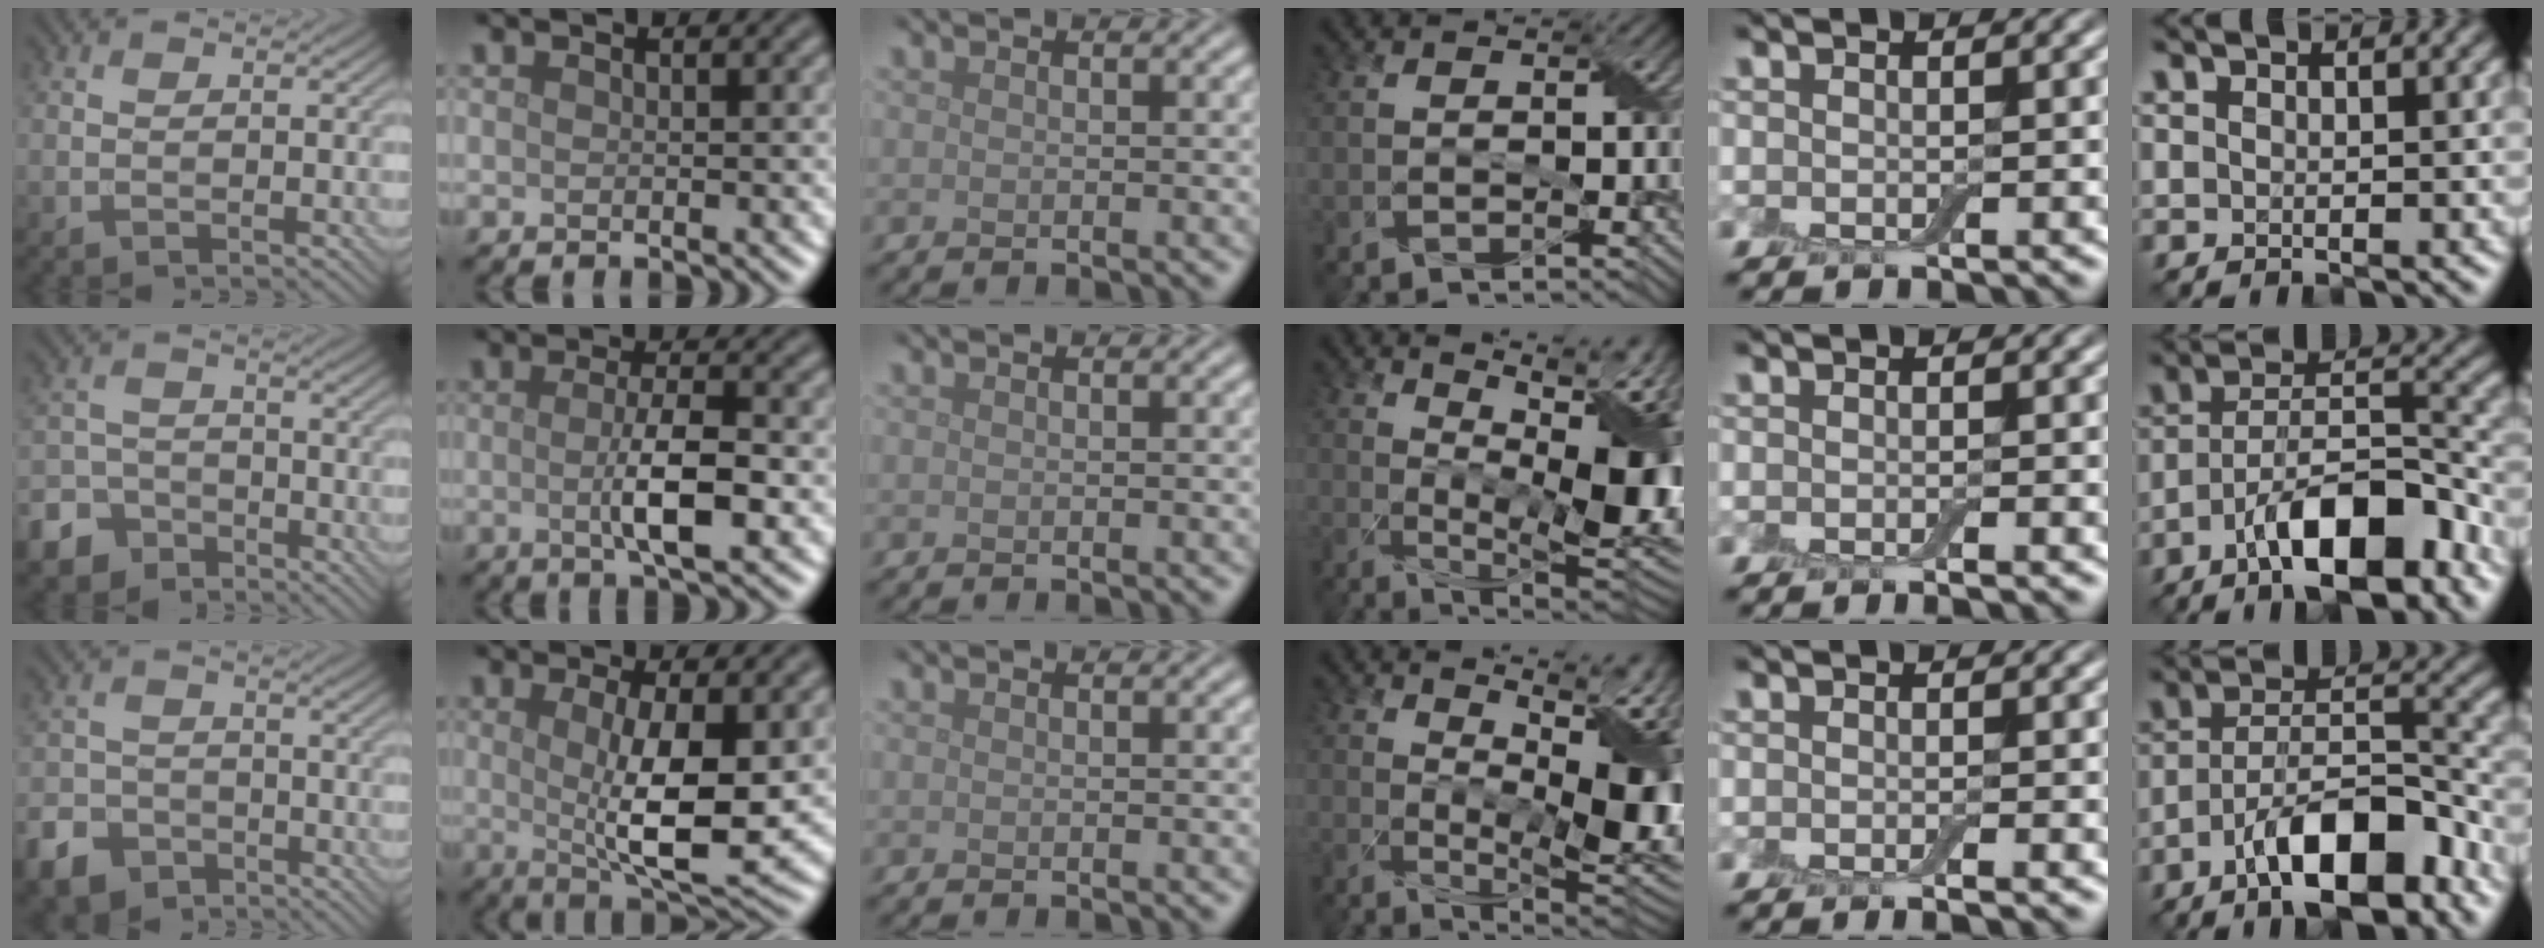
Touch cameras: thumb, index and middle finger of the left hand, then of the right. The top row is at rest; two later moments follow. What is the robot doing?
{"motion": "wrap", "object": "adhesive wrap"}